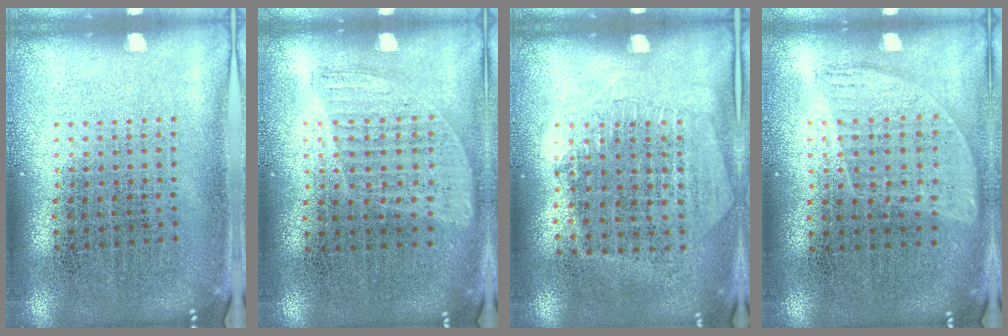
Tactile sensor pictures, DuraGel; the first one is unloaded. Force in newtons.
{"total": 0.8, "press": 0.8, "slide": 0.3}
{"total": 1.3, "press": 1.1, "slide": 0.6}
{"total": 1.0, "press": 0.8, "slide": 0.5}